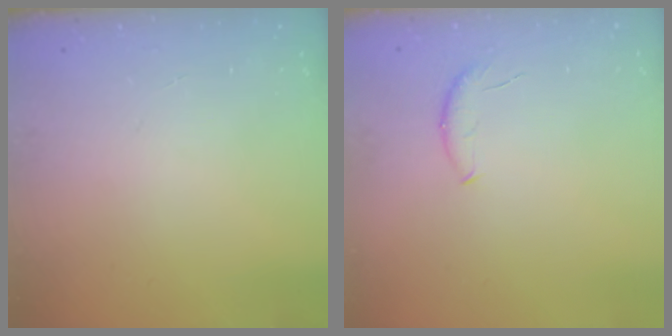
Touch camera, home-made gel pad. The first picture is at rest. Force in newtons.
{"total": 6.5, "press": 6.4, "slide": 0.8}